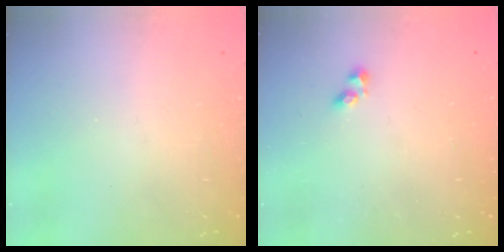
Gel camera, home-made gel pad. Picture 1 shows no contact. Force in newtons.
{"total": 0.9, "press": 0.4, "slide": 0.8}